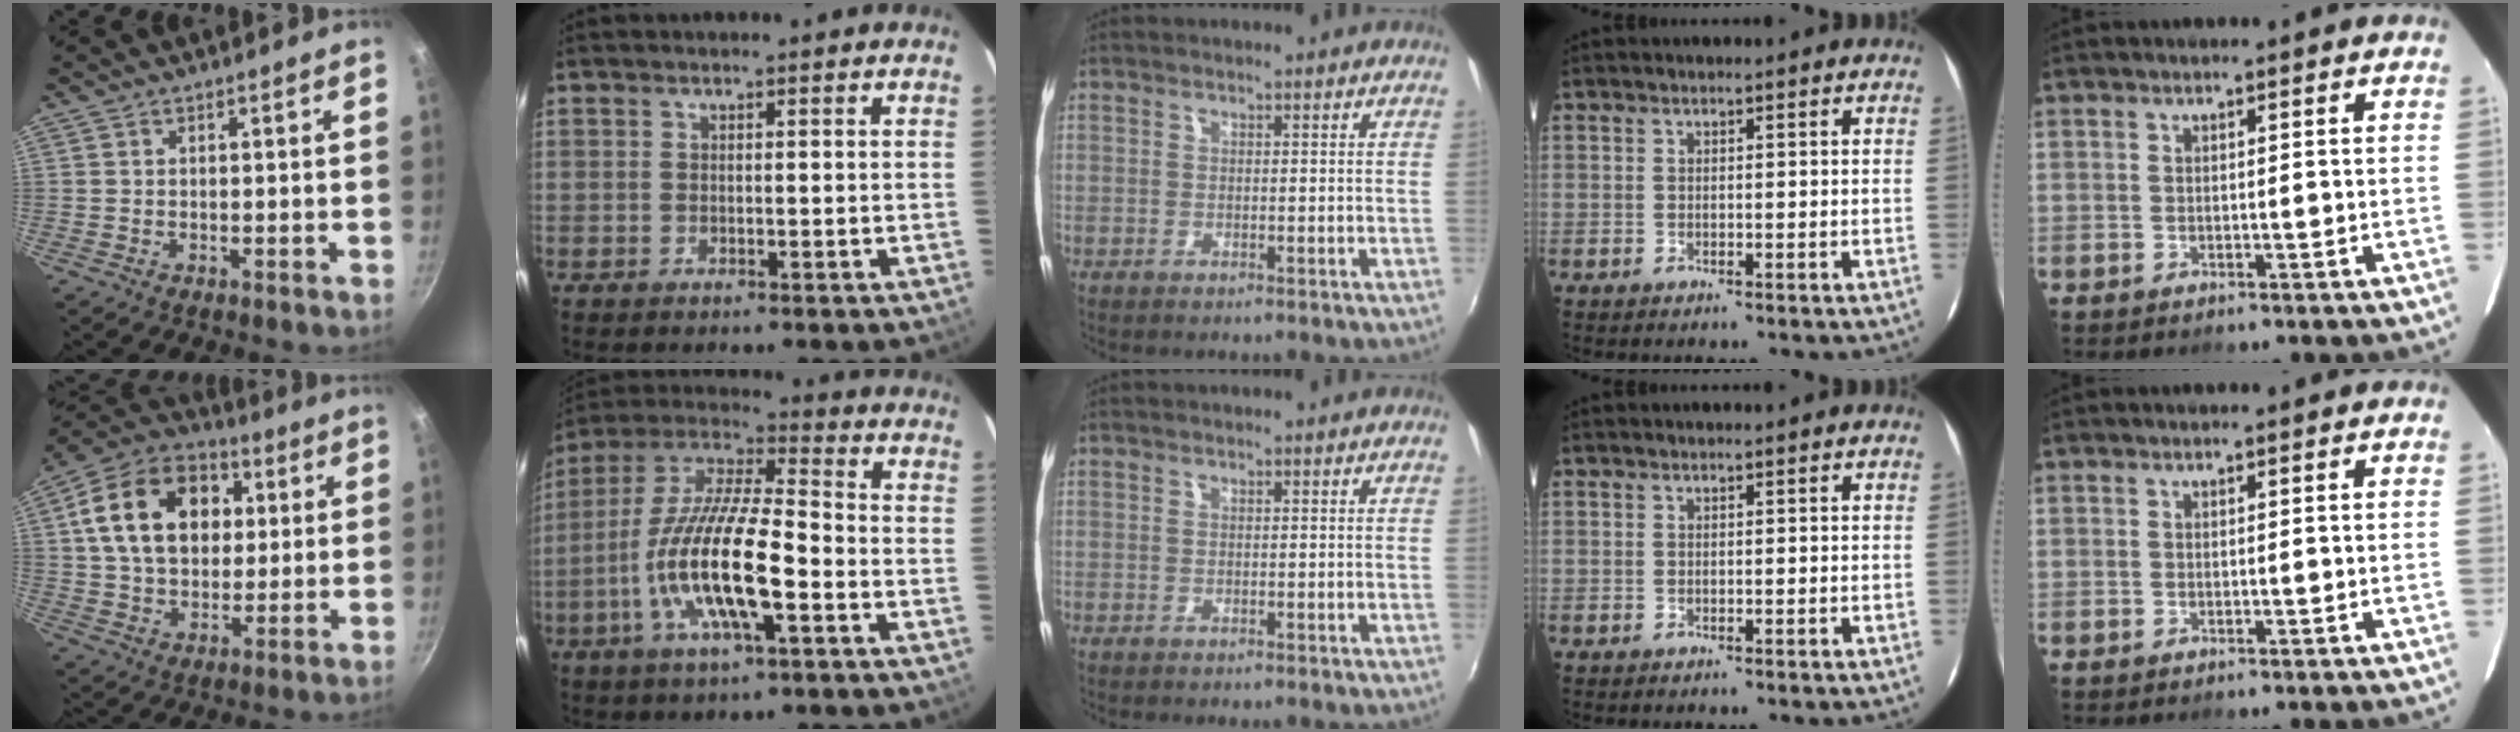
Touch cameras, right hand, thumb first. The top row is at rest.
{"thumb": {"total": 20.2, "force": [4.4, 14.5, 13.4], "torque": [-0.198, 0.018, 0.065]}, "index": {"total": 18.5, "force": [-5.9, 4.7, 16.9], "torque": [-0.335, -0.013, -0.121]}}